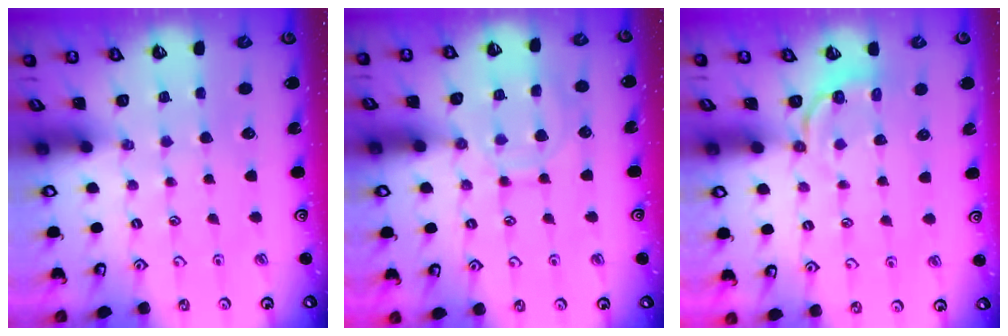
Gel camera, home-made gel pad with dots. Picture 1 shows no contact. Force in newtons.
{"total": 11.3, "press": 11.2, "slide": 0.9}
{"total": 3.5, "press": 2.4, "slide": 2.6}